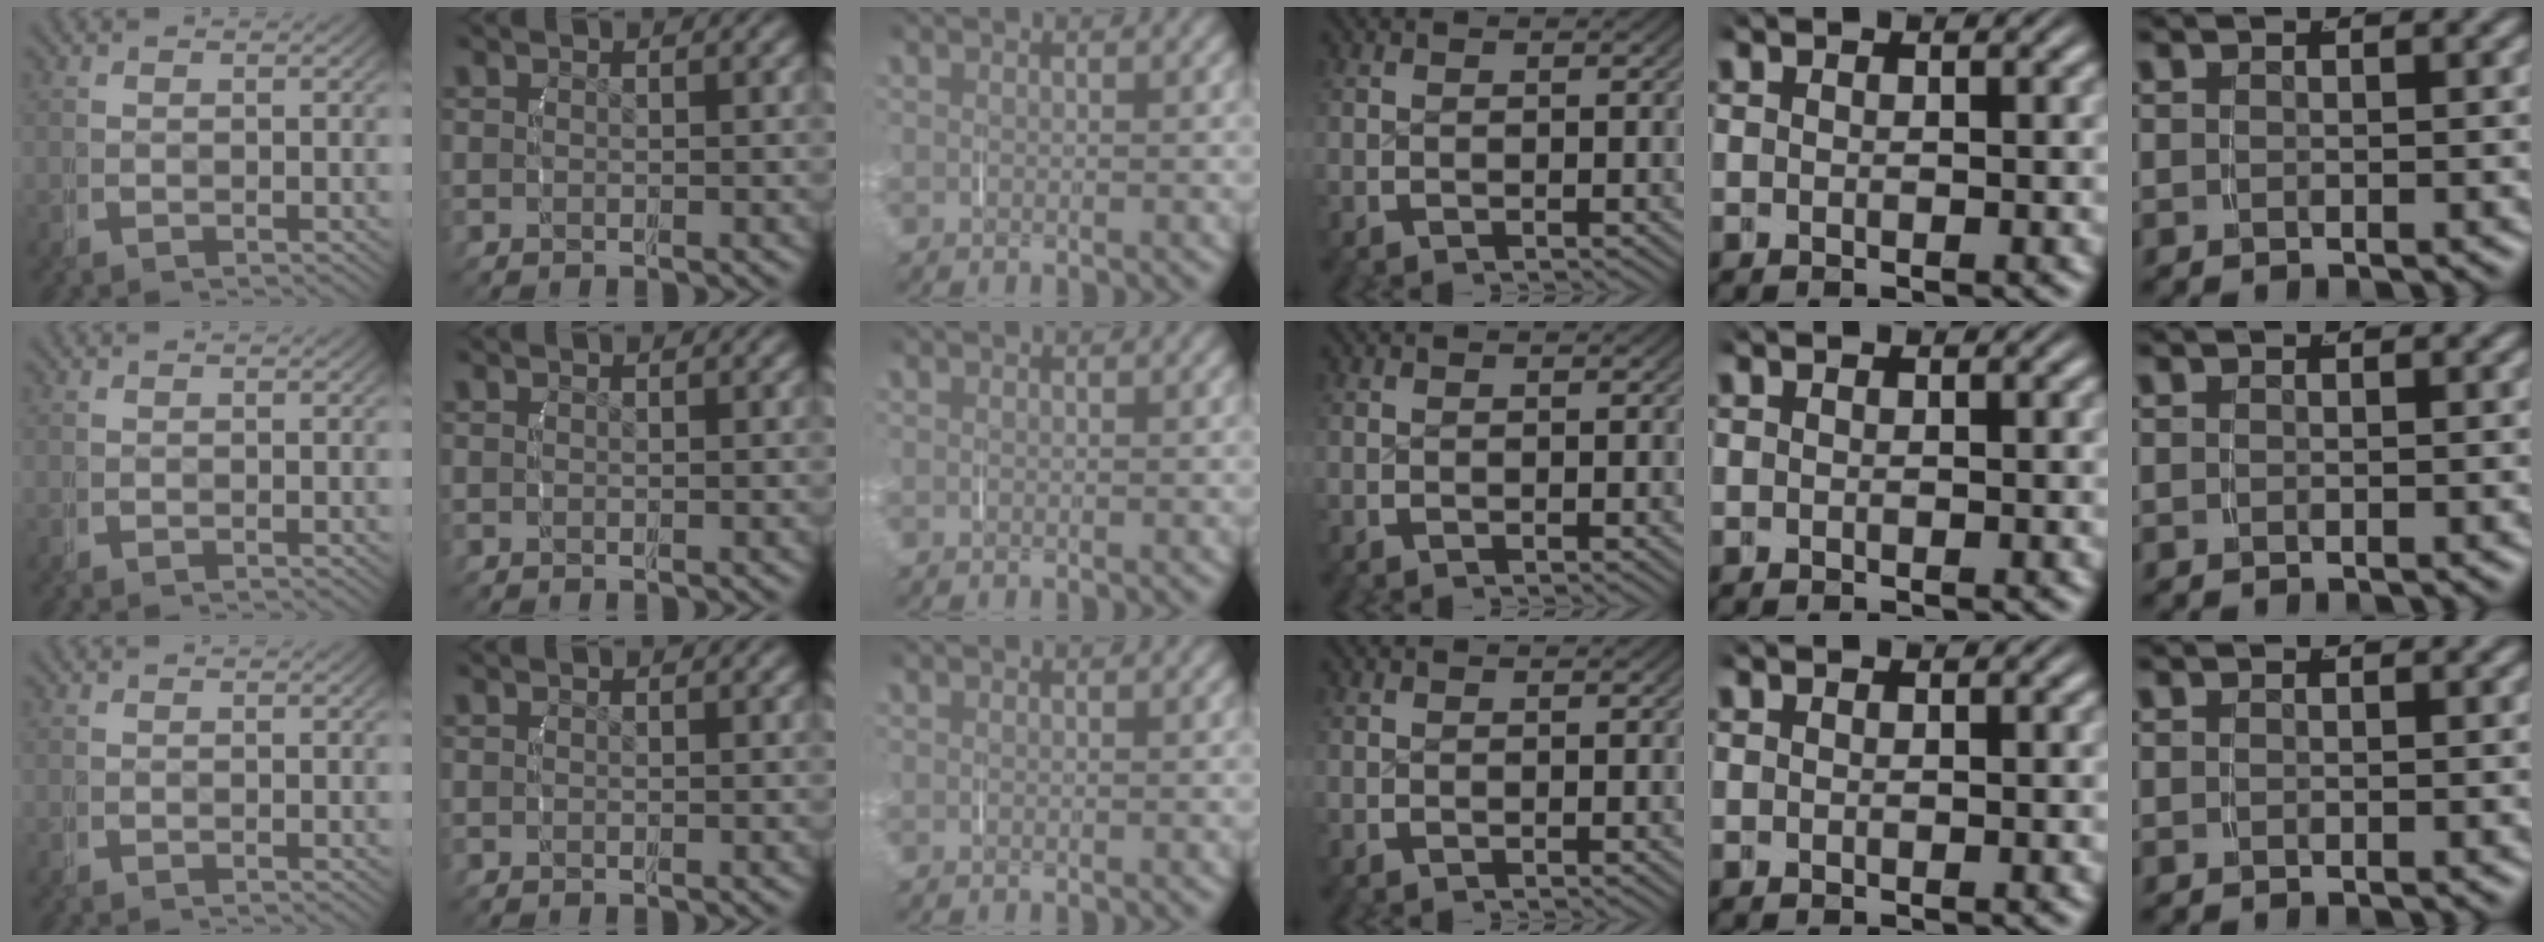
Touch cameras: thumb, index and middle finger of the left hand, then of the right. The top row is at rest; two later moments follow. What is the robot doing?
{"motion": "grasp_and_lifting", "object": "router"}